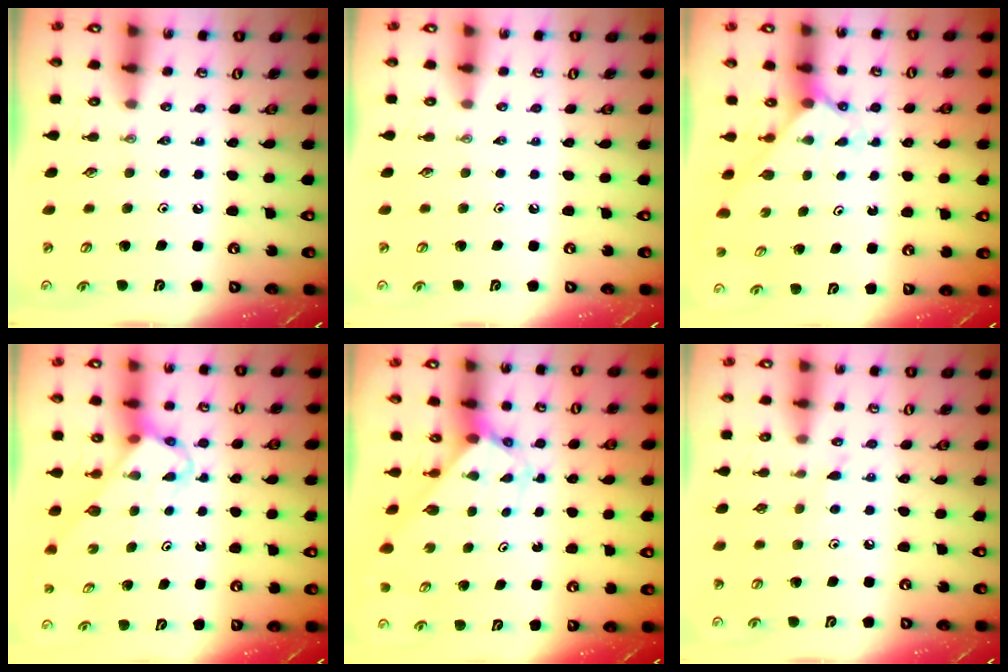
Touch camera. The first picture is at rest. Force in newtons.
{"total": 0.0}
{"total": 1.9, "press": 1.9, "slide": 0.2}
{"total": 3.6, "press": 3.6, "slide": 0.1}
{"total": 2.6, "press": 2.6, "slide": 0.2}
{"total": 6.3, "press": 6.3, "slide": 0.5}